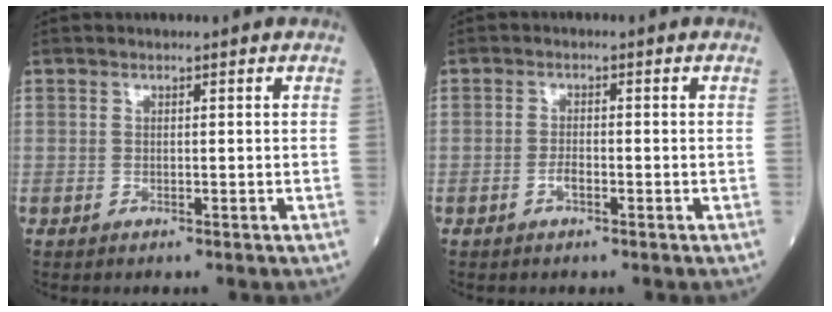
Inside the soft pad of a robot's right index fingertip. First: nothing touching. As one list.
[{"total": 1.6, "force": [-0.8, 0.5, 1.2], "torque": [-0.017, 0.003, -0.015]}]